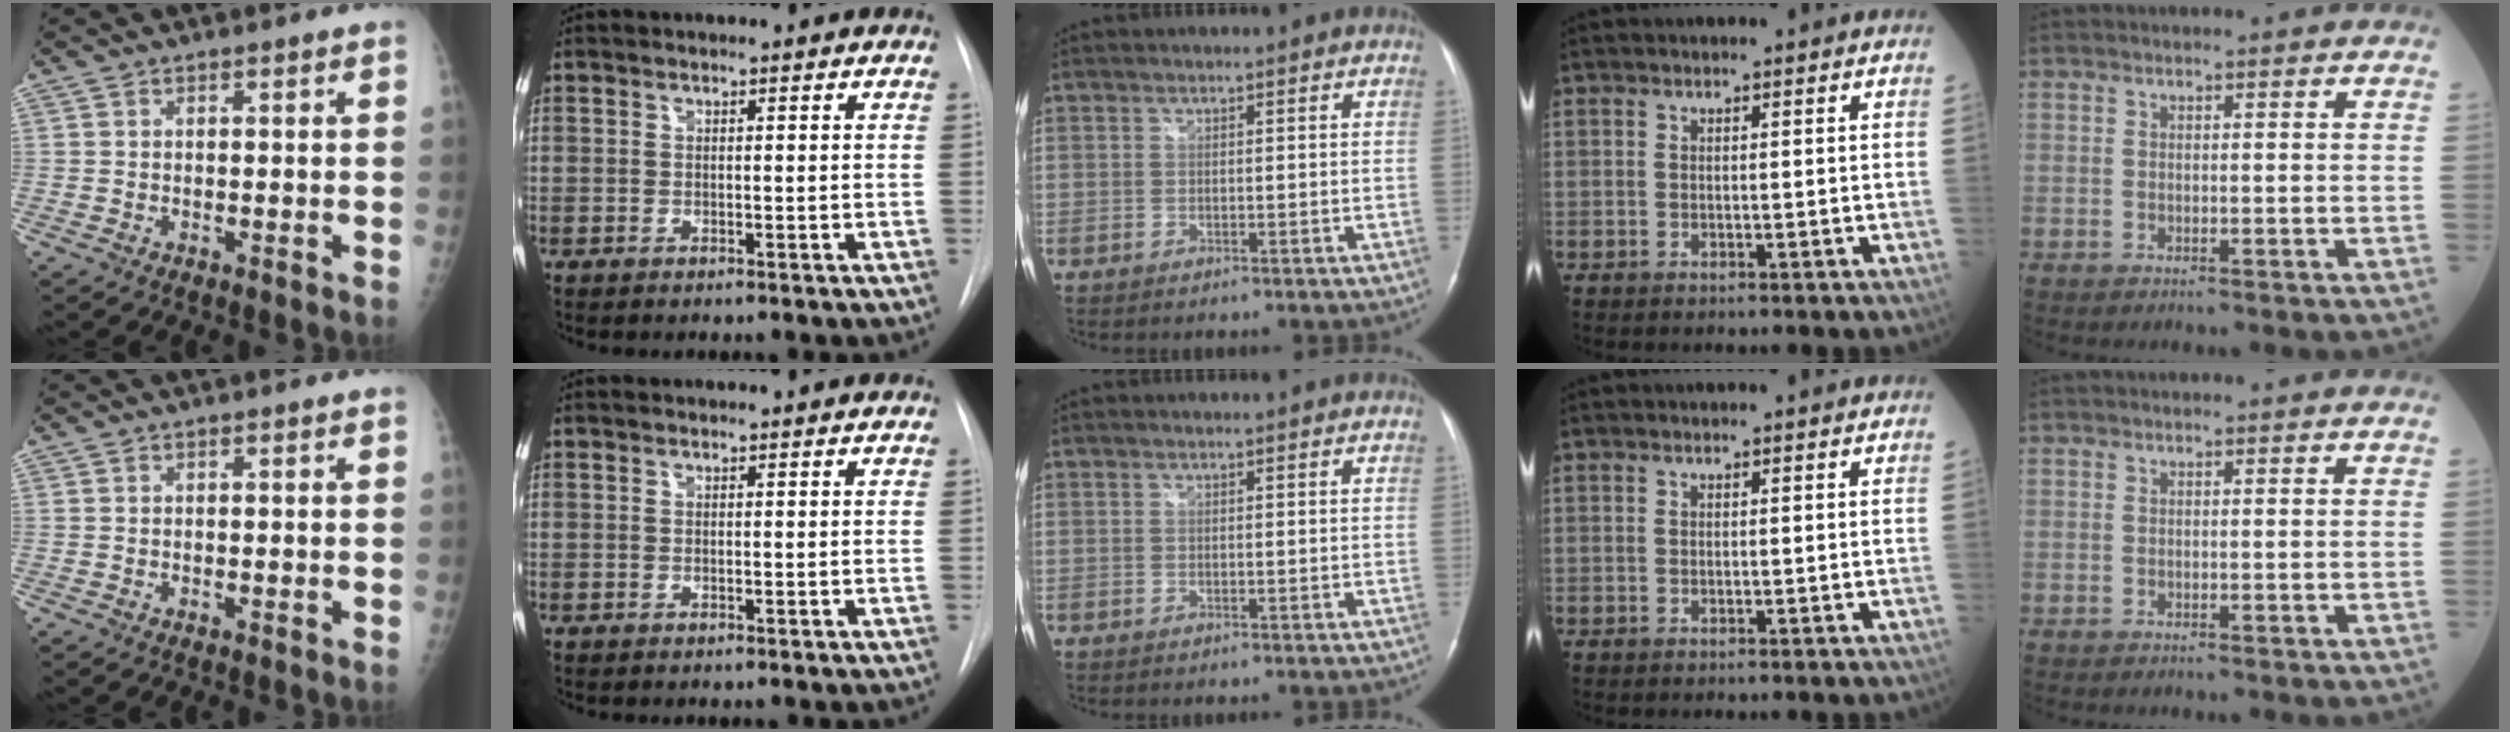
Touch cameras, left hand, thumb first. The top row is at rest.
{}